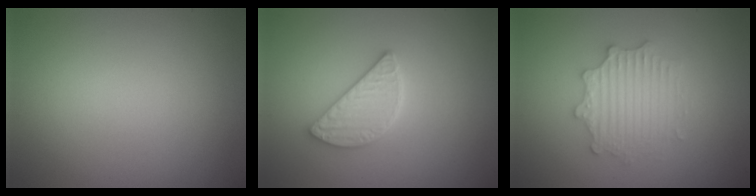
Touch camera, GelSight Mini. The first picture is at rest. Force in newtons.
{"total": 3.2, "press": 3.0, "slide": 1.2}
{"total": 3.6, "press": 3.5, "slide": 0.6}